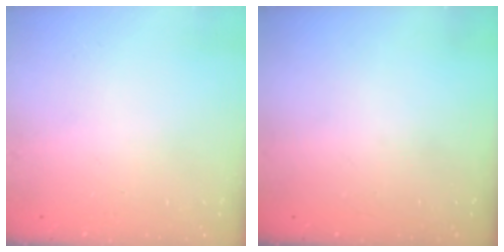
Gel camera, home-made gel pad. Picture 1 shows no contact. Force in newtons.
{"total": 0.0}